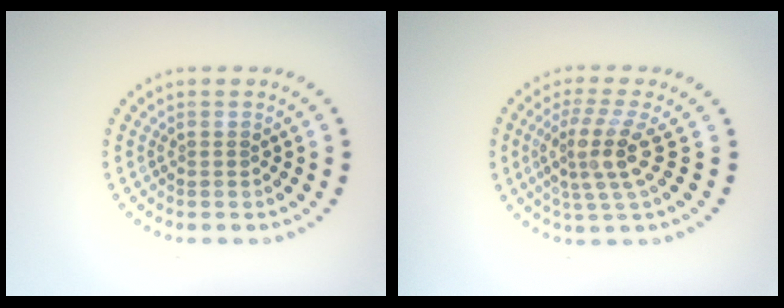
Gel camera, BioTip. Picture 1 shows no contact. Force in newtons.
{"total": 3.9, "press": 2.8, "slide": 2.7}